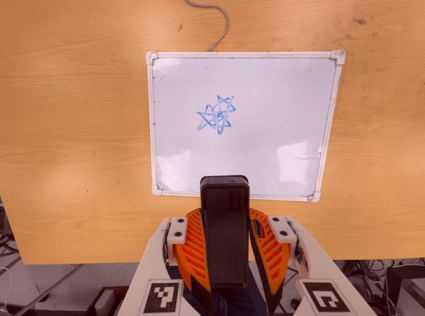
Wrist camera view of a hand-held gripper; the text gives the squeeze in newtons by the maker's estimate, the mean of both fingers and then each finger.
{"total": 9.7, "left": 7.7, "right": 11.8}